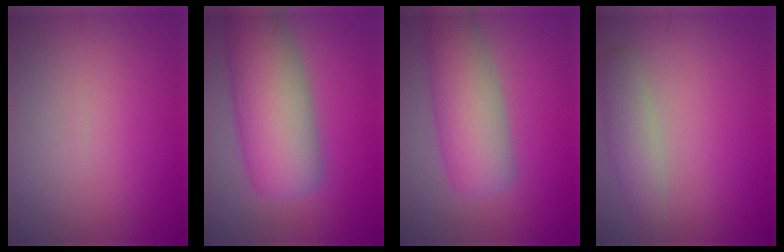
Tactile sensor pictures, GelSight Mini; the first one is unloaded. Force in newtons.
{"total": 10.0, "press": 9.9, "slide": 0.7}
{"total": 7.1, "press": 7.1, "slide": 0.4}
{"total": 2.7, "press": 2.7, "slide": 0.1}